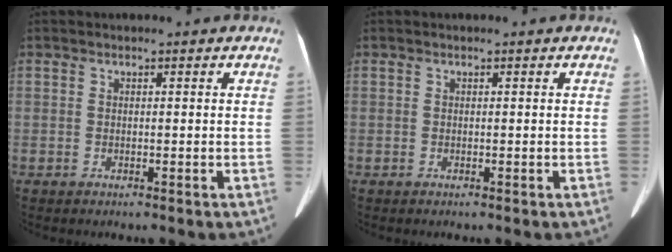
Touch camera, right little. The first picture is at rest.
{"total": 0.0}